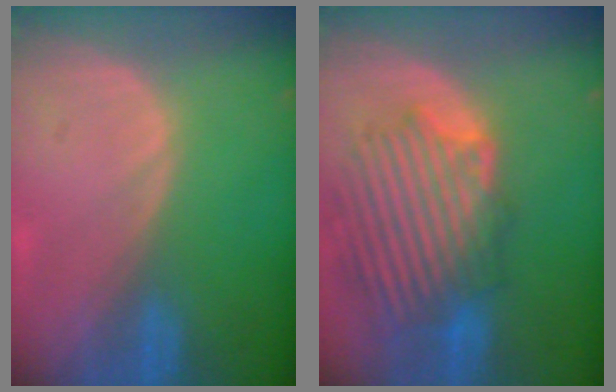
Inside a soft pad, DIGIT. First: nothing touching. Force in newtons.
{"total": 10.3, "press": 10.0, "slide": 2.3}